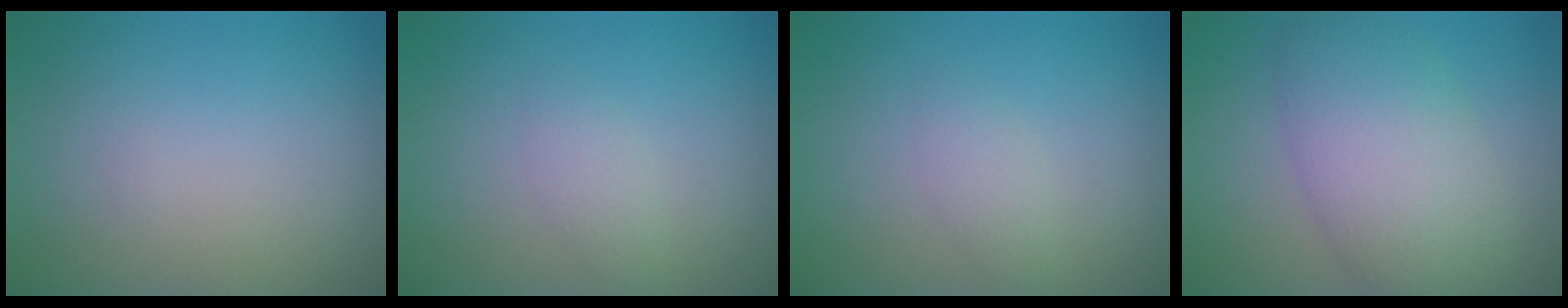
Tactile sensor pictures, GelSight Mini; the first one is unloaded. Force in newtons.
{"total": 1.3, "press": 1.3, "slide": 0.0}
{"total": 1.3, "press": 1.3, "slide": 0.0}
{"total": 8.9, "press": 8.9, "slide": 0.1}